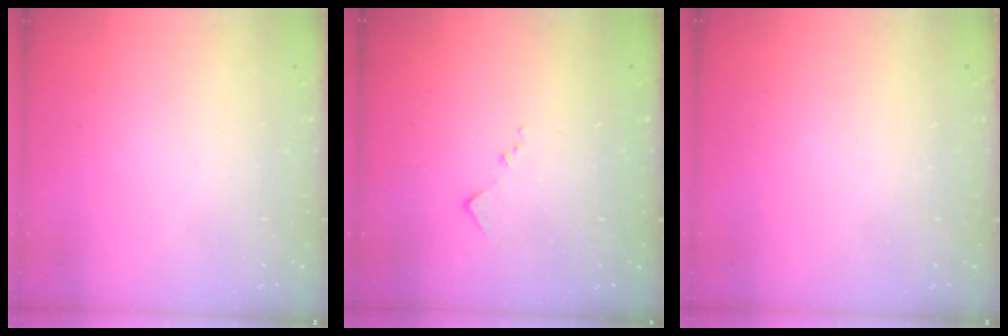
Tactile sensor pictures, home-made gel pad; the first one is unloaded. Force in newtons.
{"total": 7.7, "press": 7.6, "slide": 0.7}
{"total": 0.0}